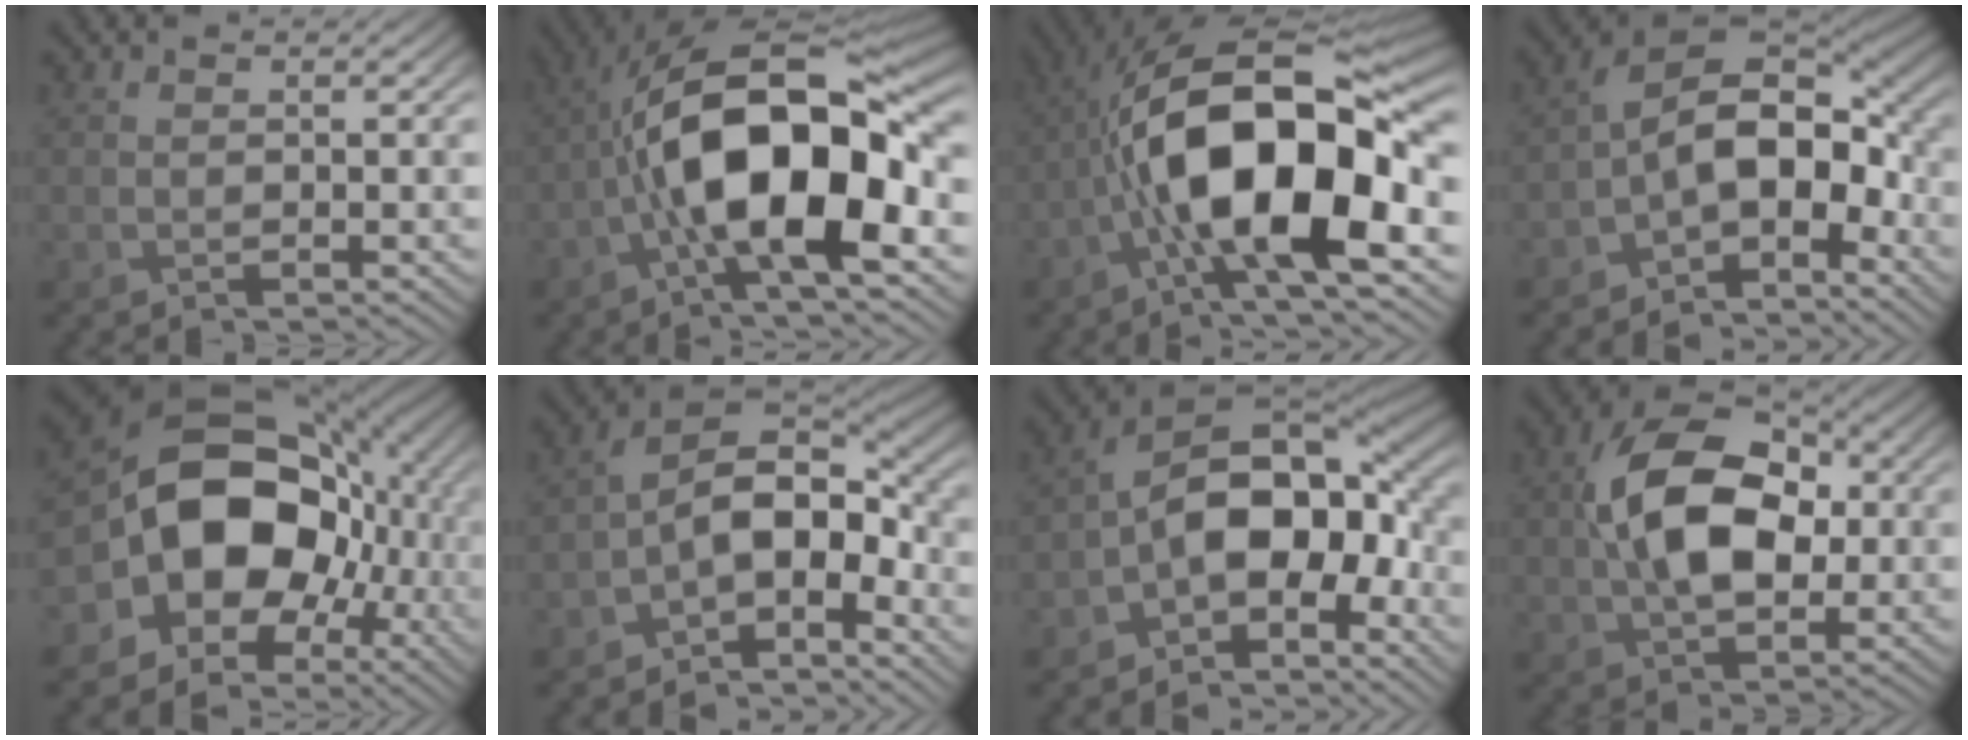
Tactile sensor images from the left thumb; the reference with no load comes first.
{"total": 15.1, "force": [-2.8, 5.8, 13.6], "torque": [-0.228, 0.012, -0.059]}
{"total": 16.6, "force": [-3.0, 6.5, 15.0], "torque": [-0.255, 0.021, -0.064]}
{"total": 11.0, "force": [-3.6, 6.2, 8.3], "torque": [-0.136, 0.003, -0.082]}
{"total": 18.0, "force": [-1.5, 14.0, 11.2], "torque": [-0.170, -0.016, -0.031]}
{"total": 9.8, "force": [-3.8, 5.4, 7.3], "torque": [-0.123, 0.000, -0.083]}
{"total": 12.8, "force": [-3.7, 7.4, 9.8], "torque": [-0.159, 0.004, -0.083]}
{"total": 12.2, "force": [0.9, 7.4, 9.7], "torque": [-0.184, 0.015, 0.005]}